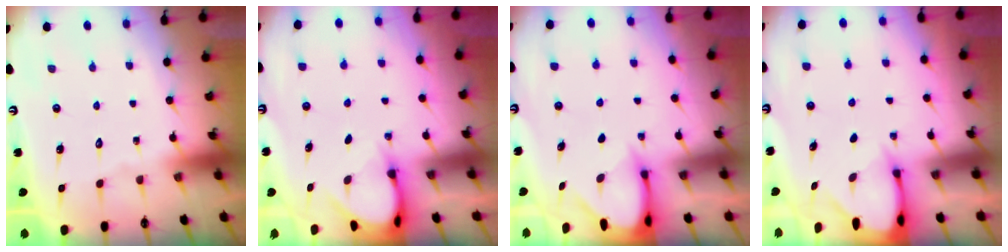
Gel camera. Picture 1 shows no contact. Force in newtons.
{"total": 3.9, "press": 3.9, "slide": 0.3}
{"total": 3.5, "press": 3.5, "slide": 0.3}
{"total": 2.4, "press": 2.4, "slide": 0.3}